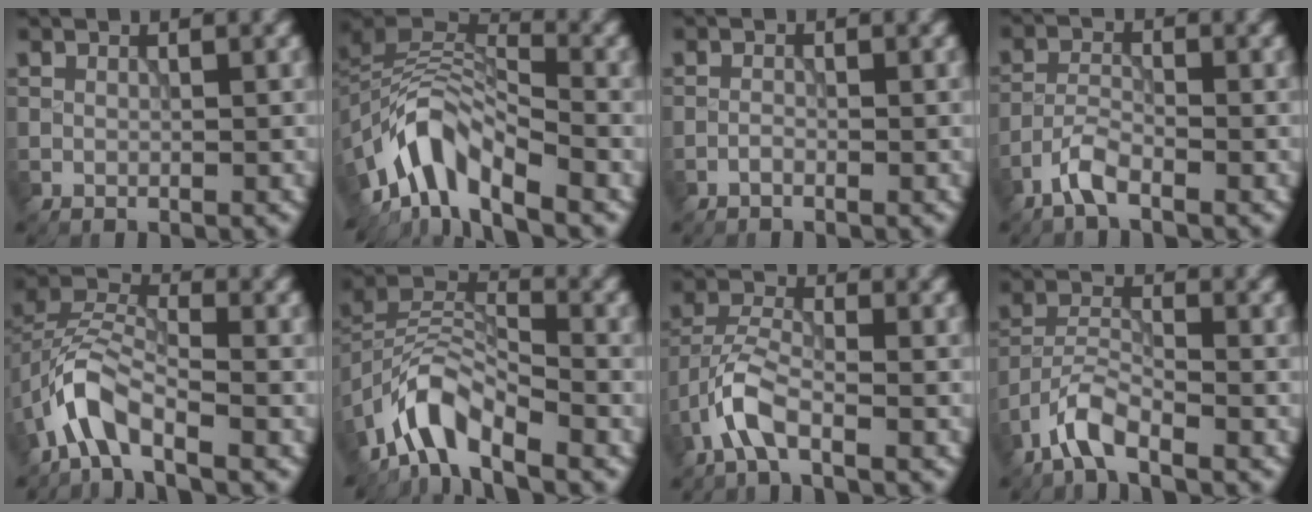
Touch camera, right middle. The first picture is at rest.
{"total": 8.2, "force": [-5.2, 3.3, 5.4], "torque": [-0.082, 0.008, -0.111]}
{"total": 0.6, "force": [-0.5, 0.1, 0.3], "torque": [-0.005, 0.001, -0.012]}
{"total": 2.7, "force": [-2.0, 0.6, 1.7], "torque": [-0.037, 0.004, -0.048]}
{"total": 5.2, "force": [-3.2, 2.1, 3.5], "torque": [-0.066, 0.010, -0.070]}
{"total": 6.5, "force": [-4.9, 2.2, 3.6], "torque": [-0.057, 0.005, -0.102]}
{"total": 4.3, "force": [-2.5, 1.5, 3.1], "torque": [-0.065, 0.009, -0.060]}
{"total": 4.0, "force": [-3.0, 1.1, 2.3], "torque": [-0.045, 0.006, -0.070]}